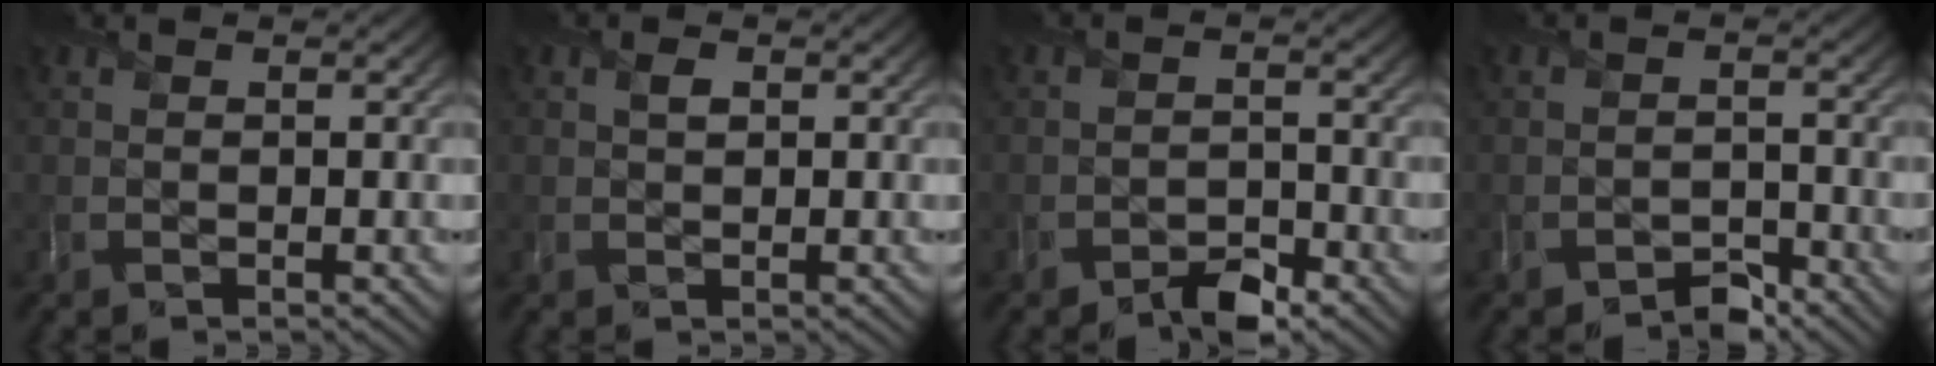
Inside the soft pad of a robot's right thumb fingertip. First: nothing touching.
{"total": 1.0, "force": [0.5, 0.7, 0.6], "torque": [-0.011, 0.001, 0.007]}
{"total": 3.3, "force": [-2.5, 1.5, 1.6], "torque": [-0.023, 0.002, -0.050]}
{"total": 2.5, "force": [-2.2, 1.0, 0.7], "torque": [-0.007, 0.004, -0.046]}